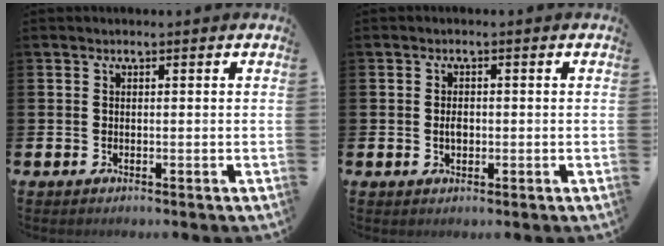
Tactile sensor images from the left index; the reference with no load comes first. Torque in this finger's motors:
{"motor_torque": [0.10, 0.08, 0.00, 0.01]}